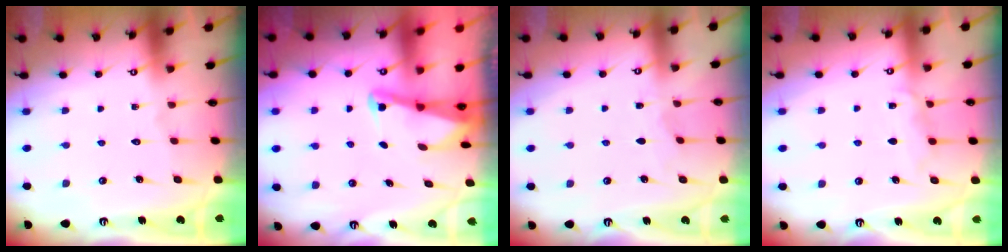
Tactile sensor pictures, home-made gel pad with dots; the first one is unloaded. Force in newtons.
{"total": 2.3, "press": 2.2, "slide": 0.4}
{"total": 3.1, "press": 3.1, "slide": 0.5}
{"total": 5.9, "press": 5.9, "slide": 0.5}